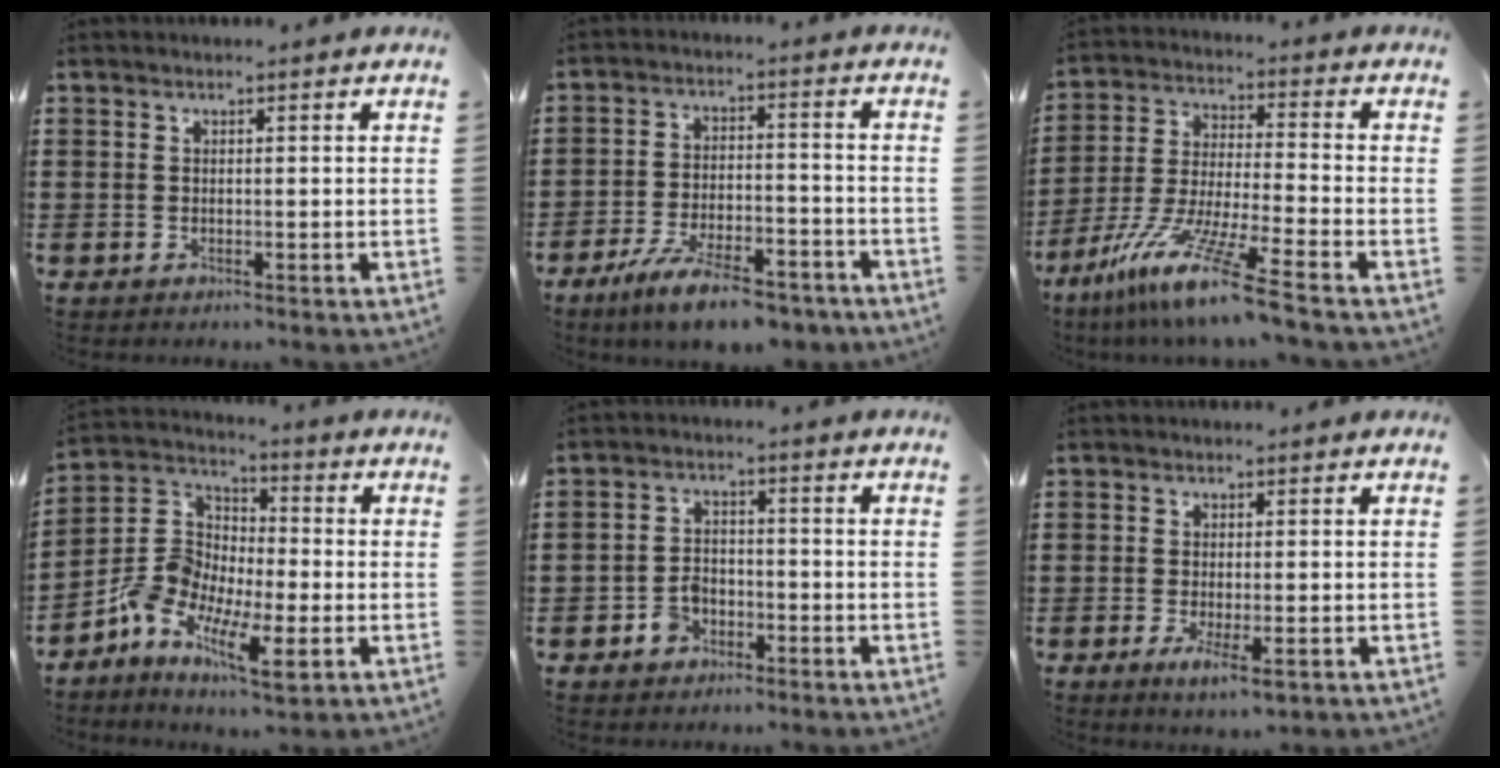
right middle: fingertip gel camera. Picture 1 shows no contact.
{"total": 9.2, "force": [-7.6, 1.6, 5.0], "torque": [-0.092, 0.014, -0.142]}
{"total": 11.9, "force": [-9.2, -0.5, 7.6], "torque": [-0.158, -0.001, -0.184]}
{"total": 9.8, "force": [-5.8, 5.2, 5.9], "torque": [-0.146, 0.003, -0.117]}
{"total": 3.6, "force": [-2.3, 2.2, 1.5], "torque": [-0.029, 0.007, -0.046]}
{"total": 3.2, "force": [-1.3, 0.8, 2.8], "torque": [-0.053, -0.005, -0.020]}